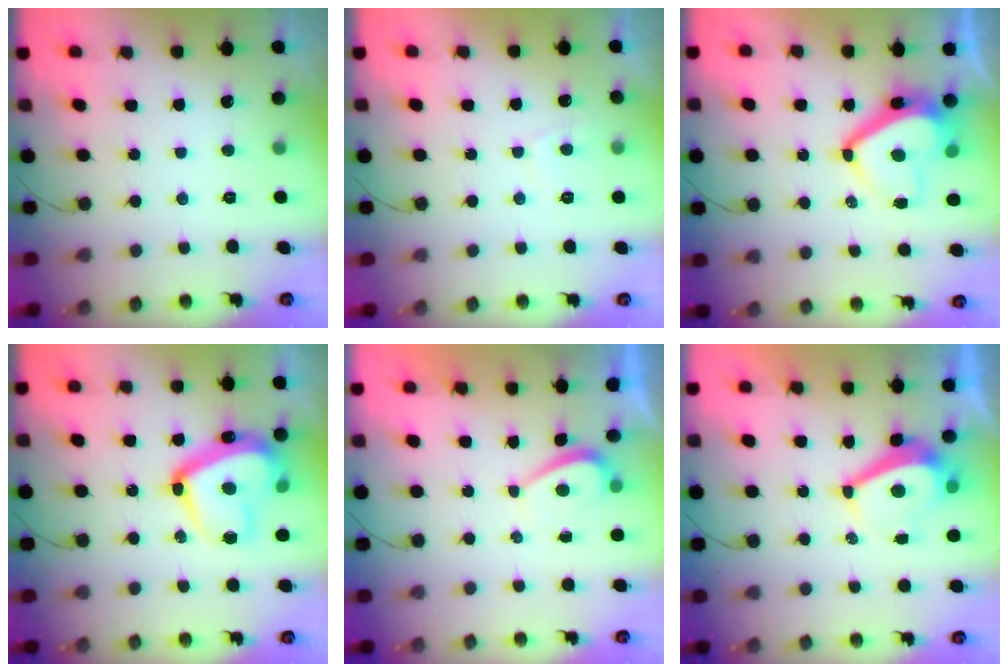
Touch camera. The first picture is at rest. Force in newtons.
{"total": 1.6, "press": 1.5, "slide": 0.6}
{"total": 10.9, "press": 10.8, "slide": 1.3}
{"total": 19.1, "press": 19.1, "slide": 1.7}
{"total": 1.3, "press": 1.1, "slide": 0.5}
{"total": 5.6, "press": 5.6, "slide": 0.6}